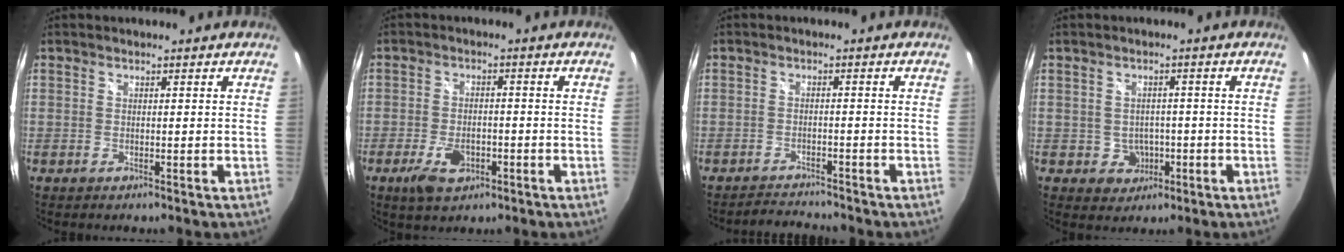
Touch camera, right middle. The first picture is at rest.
{"total": 7.7, "force": [-4.7, 3.0, 5.4], "torque": [-0.127, -0.010, -0.089]}
{"total": 3.5, "force": [-3.5, 0.0, 0.1], "torque": [-0.017, -0.004, -0.062]}
{"total": 4.2, "force": [-1.1, 4.0, 1.0], "torque": [-0.027, 0.007, -0.004]}